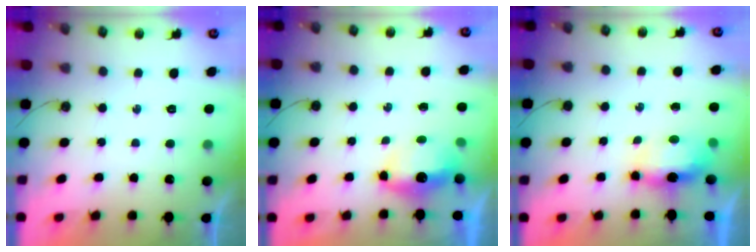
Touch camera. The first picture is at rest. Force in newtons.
{"total": 5.4, "press": 5.4, "slide": 0.7}
{"total": 6.5, "press": 6.1, "slide": 2.3}